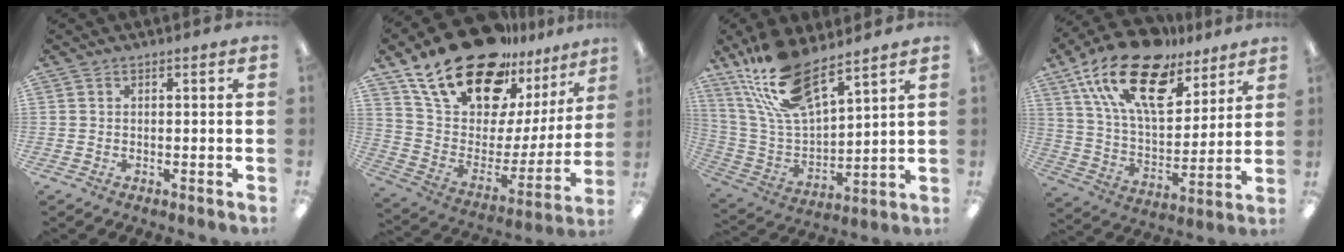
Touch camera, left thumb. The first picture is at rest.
{"total": 24.6, "force": [18.4, 11.2, 11.9], "torque": [-0.211, -0.119, 0.337]}
{"total": 18.1, "force": [13.4, 6.2, 10.6], "torque": [-0.231, -0.073, 0.241]}
{"total": 22.6, "force": [14.5, 10.5, 13.8], "torque": [-0.264, -0.082, 0.253]}